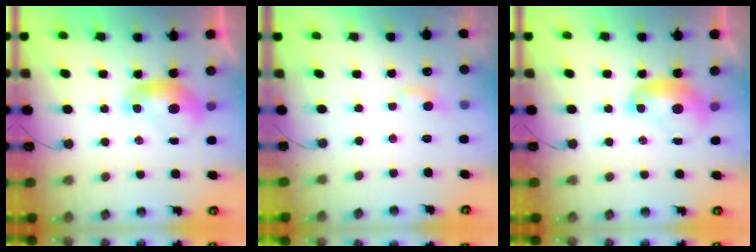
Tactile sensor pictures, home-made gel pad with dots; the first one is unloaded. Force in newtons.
{"total": 1.8, "press": 1.7, "slide": 0.6}
{"total": 2.1, "press": 2.1, "slide": 0.3}